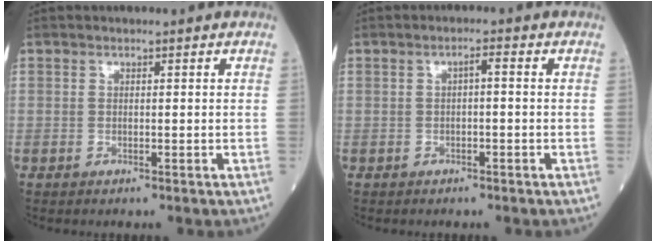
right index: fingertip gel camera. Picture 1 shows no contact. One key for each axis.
{"total": 1.4, "fx": -0.1, "fy": 0.3, "fz": 1.3, "tx": -0.019, "ty": 0.006, "tz": 0.000}